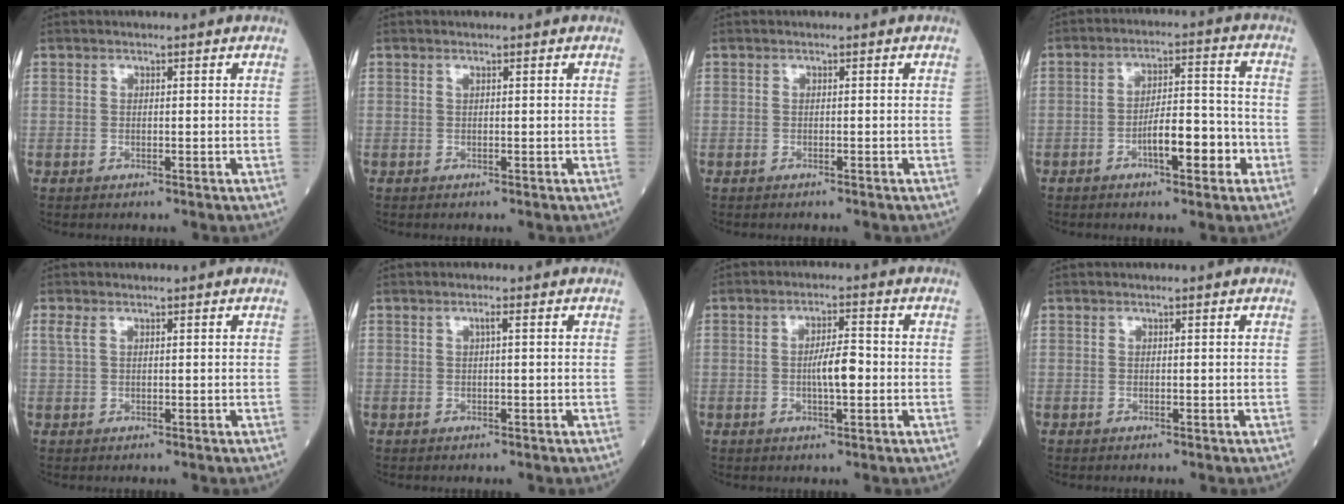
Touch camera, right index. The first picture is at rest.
{"total": 0.0}
{"total": 0.5, "force": [-0.5, 0.0, 0.1], "torque": [-0.007, 0.000, -0.011]}
{"total": 7.9, "force": [-3.2, 2.2, 6.8], "torque": [-0.115, 0.016, -0.046]}
{"total": 1.4, "force": [0.7, 0.6, 1.0], "torque": [-0.035, 0.016, 0.018]}
{"total": 0.8, "force": [0.2, -0.1, 0.8], "torque": [-0.015, 0.001, 0.004]}
{"total": 4.6, "force": [-0.6, 0.9, 4.5], "torque": [-0.081, 0.003, -0.011]}
{"total": 0.0}